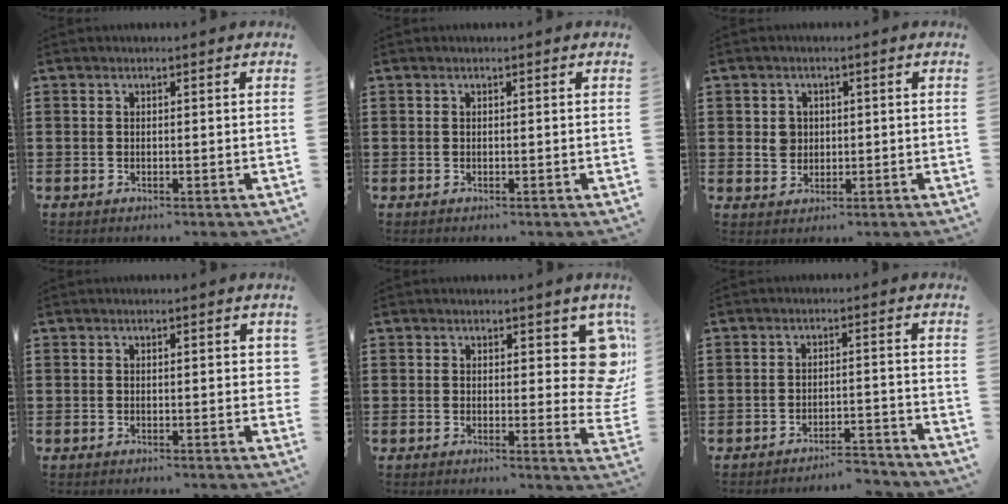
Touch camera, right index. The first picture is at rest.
{"total": 0.0}
{"total": 2.7, "force": [0.3, 2.4, 1.3], "torque": [-0.033, 0.008, 0.004]}
{"total": 1.4, "force": [0.3, 0.5, 1.2], "torque": [-0.016, 0.002, 0.003]}
{"total": 7.2, "force": [2.6, 3.6, 5.7], "torque": [-0.055, -0.008, 0.042]}
{"total": 3.5, "force": [-3.4, 0.0, 0.6], "torque": [-0.016, -0.001, -0.071]}